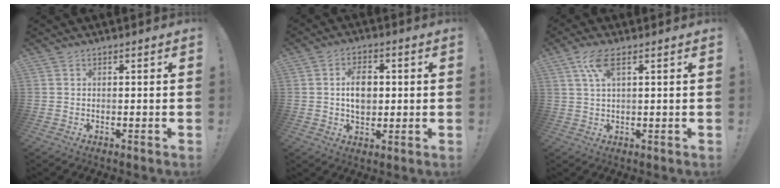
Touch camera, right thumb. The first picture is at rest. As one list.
[{"total": 8.2, "force": [0.4, 5.9, 5.7], "torque": [-0.085, 0.004, 0.006]}, {"total": 5.9, "force": [2.8, 1.6, 5.0], "torque": [-0.093, -0.001, 0.048]}]